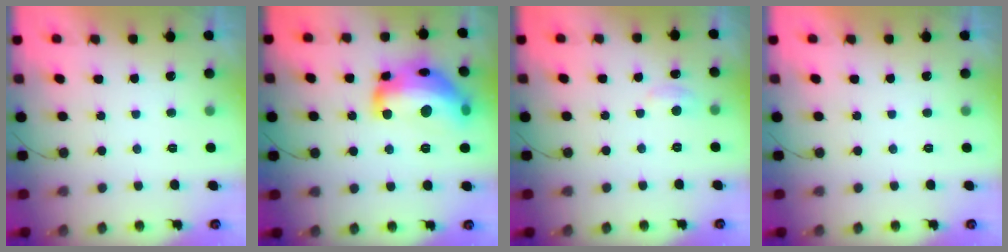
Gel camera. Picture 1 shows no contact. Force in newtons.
{"total": 21.7, "press": 21.6, "slide": 1.1}
{"total": 4.4, "press": 4.3, "slide": 0.6}
{"total": 0.0}